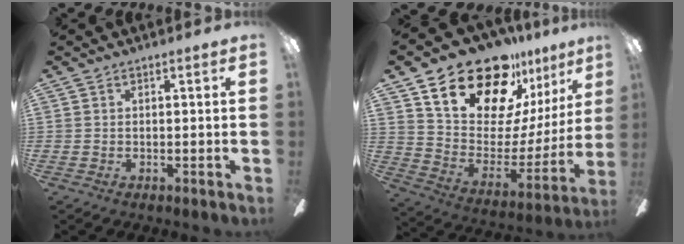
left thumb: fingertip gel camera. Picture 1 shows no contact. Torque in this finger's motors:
{"motor_torque": [1.00, 1.11, 1.23, -1.54, 0.10]}